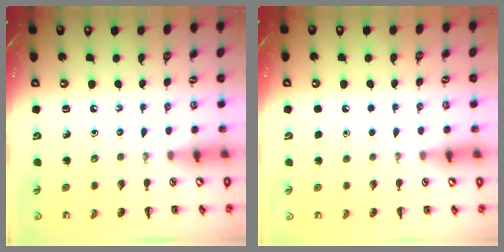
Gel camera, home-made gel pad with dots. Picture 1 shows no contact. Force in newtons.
{"total": 1.6, "press": 1.6, "slide": 0.1}